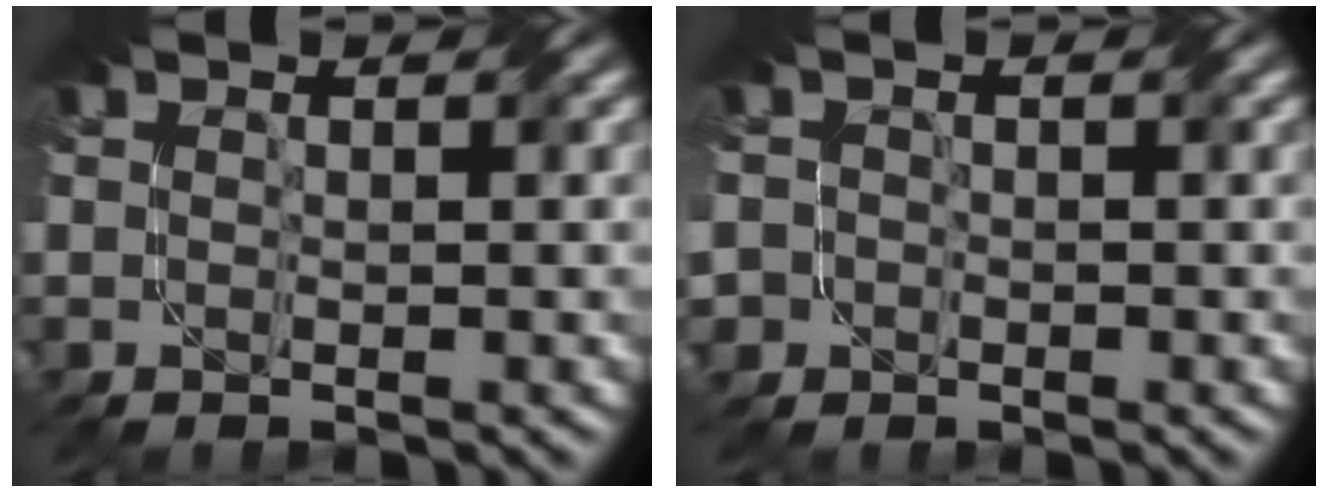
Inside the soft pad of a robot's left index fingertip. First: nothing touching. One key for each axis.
{"total": 2.4, "fx": -0.6, "fy": 2.4, "fz": 0.2, "tx": 0.000, "ty": 0.012, "tz": -0.018}